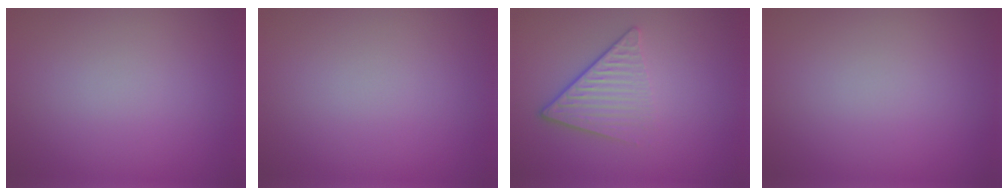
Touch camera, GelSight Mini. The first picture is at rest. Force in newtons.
{"total": 0.0}
{"total": 4.6, "press": 2.9, "slide": 3.6}
{"total": 0.0}